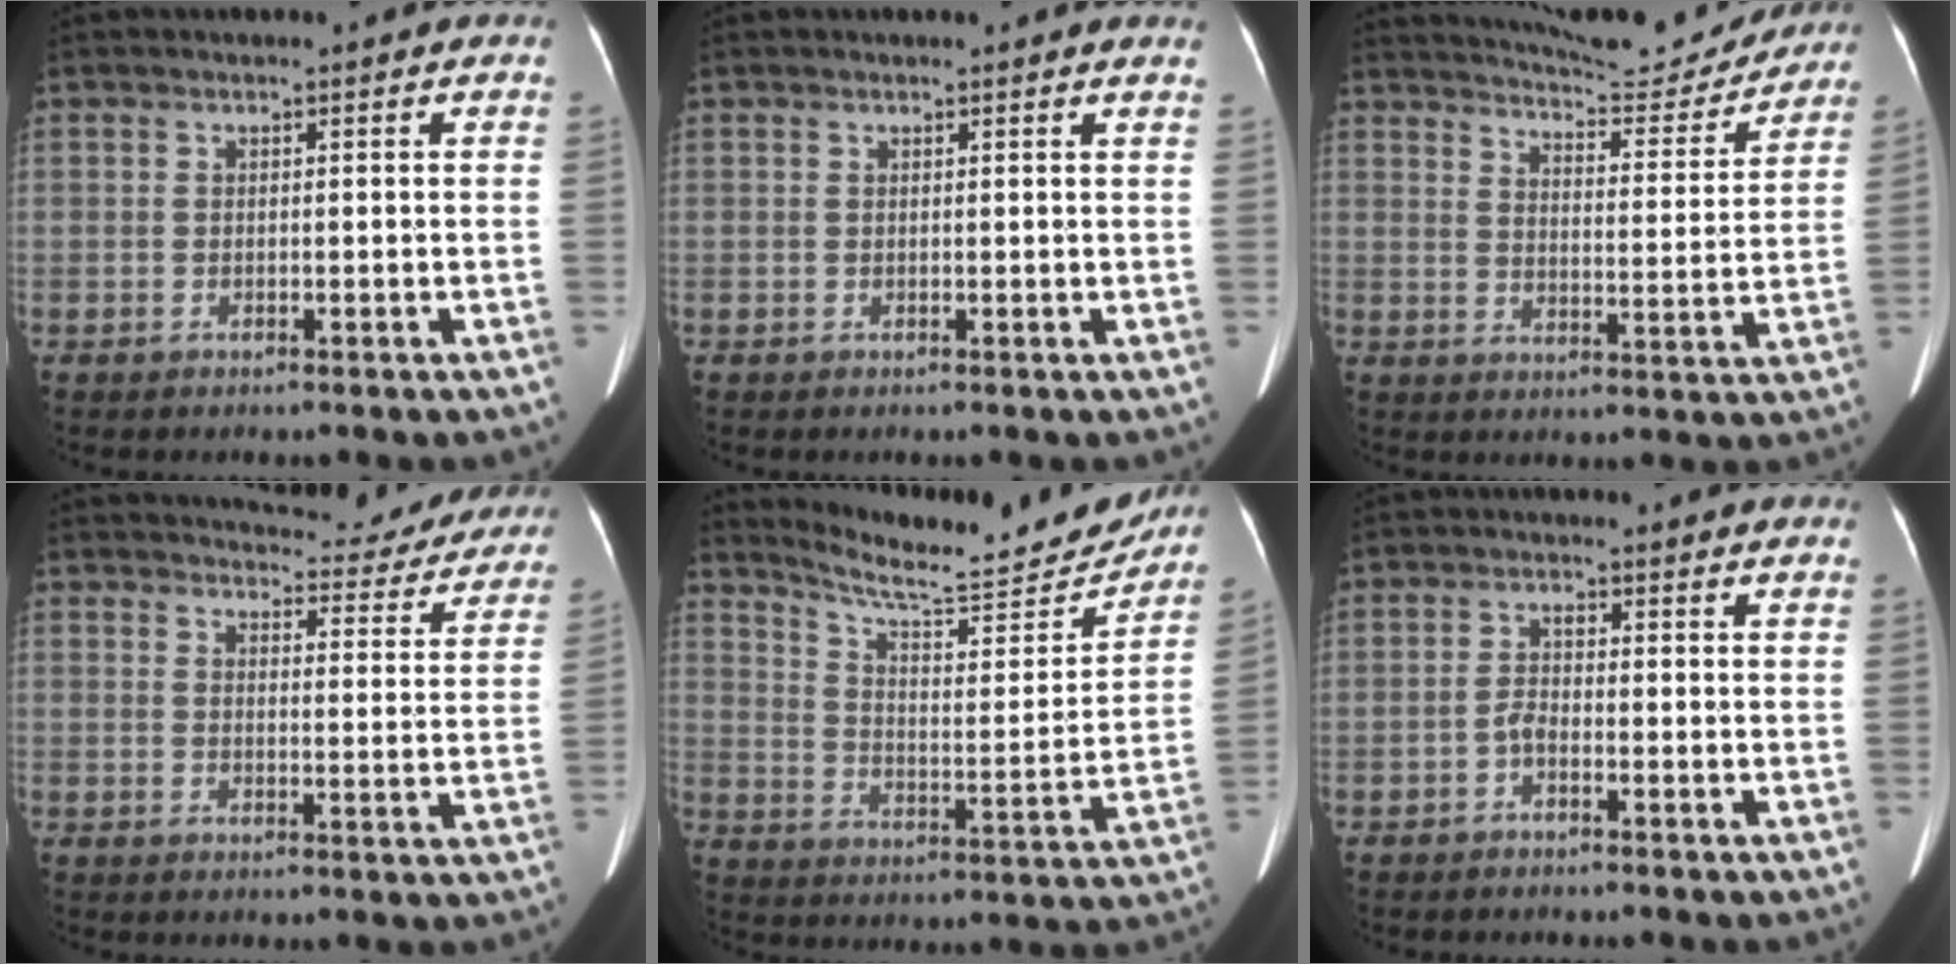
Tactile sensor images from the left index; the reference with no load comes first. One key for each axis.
{"total": 1.4, "fx": 1.3, "fy": -0.2, "fz": 0.3, "tx": -0.014, "ty": -0.014, "tz": 0.006}
{"total": 15.1, "fx": 14.6, "fy": 1.6, "fz": 3.6, "tx": -0.053, "ty": -0.021, "tz": 0.191}
{"total": 14.4, "fx": 13.8, "fy": 3.3, "fz": 2.5, "tx": -0.004, "ty": -0.029, "tz": 0.145}
{"total": 18.5, "fx": 17.2, "fy": 2.6, "fz": 6.2, "tx": -0.099, "ty": -0.027, "tz": 0.243}
{"total": 2.1, "fx": -1.2, "fy": 0.7, "fz": 1.5, "tx": -0.030, "ty": 0.003, "tz": -0.026}